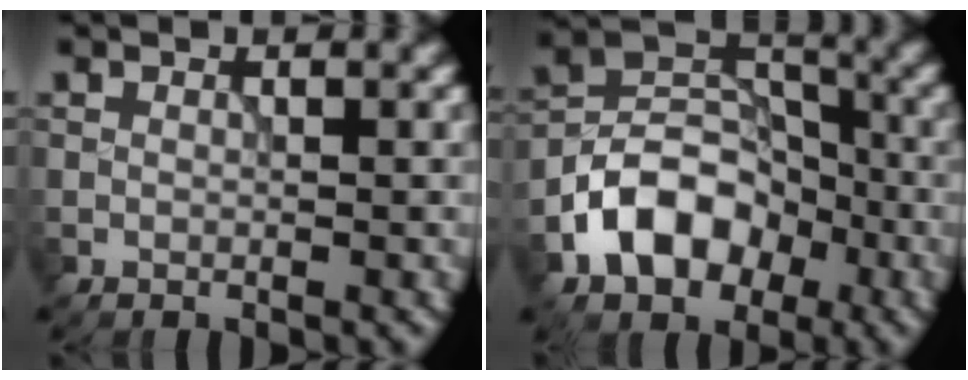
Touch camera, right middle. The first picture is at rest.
{"total": 7.6, "force": [-3.6, 5.3, 4.0], "torque": [-0.065, 0.001, -0.073]}